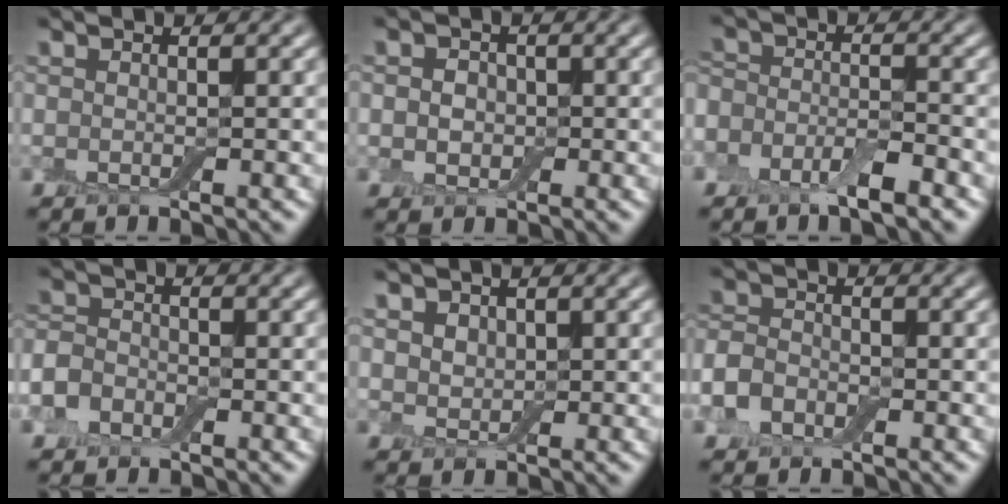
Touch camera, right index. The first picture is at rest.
{"total": 2.8, "force": [0.0, 2.3, 1.5], "torque": [-0.013, 0.007, -0.015]}
{"total": 4.5, "force": [-2.8, 2.3, 2.7], "torque": [-0.039, 0.002, -0.061]}
{"total": 3.2, "force": [-1.5, 2.3, 1.5], "torque": [-0.029, -0.002, -0.040]}
{"total": 2.8, "force": [1.5, 2.1, 1.2], "torque": [-0.035, 0.009, 0.024]}
{"total": 3.0, "force": [-1.4, 2.1, 1.6], "torque": [-0.037, 0.001, -0.037]}